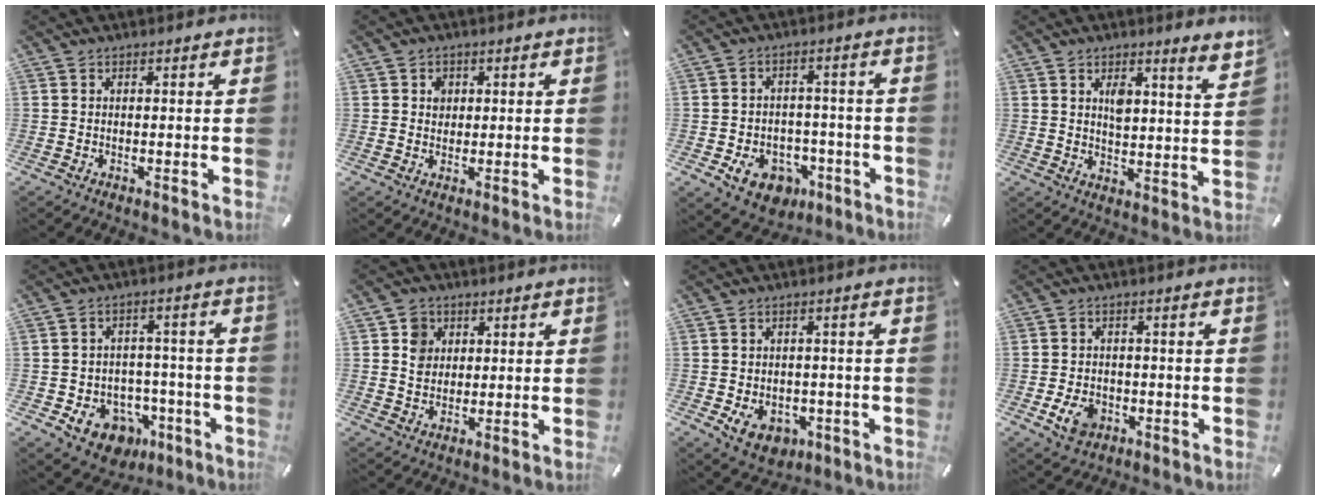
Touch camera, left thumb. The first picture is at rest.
{"total": 2.7, "force": [0.7, 2.5, 0.8], "torque": [-0.002, -0.001, 0.007]}
{"total": 9.3, "force": [-3.9, 7.4, 4.0], "torque": [-0.064, 0.031, -0.063]}
{"total": 5.2, "force": [3.8, 1.4, 3.2], "torque": [-0.043, -0.026, 0.060]}
{"total": 9.7, "force": [-4.2, 8.0, 3.3], "torque": [-0.034, 0.031, -0.063]}
{"total": 5.7, "force": [1.6, 5.3, 1.5], "torque": [-0.020, 0.004, 0.027]}
{"total": 7.3, "force": [-2.2, 5.8, 4.0], "torque": [-0.058, 0.008, -0.038]}
{"total": 6.1, "force": [-2.1, 4.6, 3.3], "torque": [-0.072, 0.002, -0.040]}